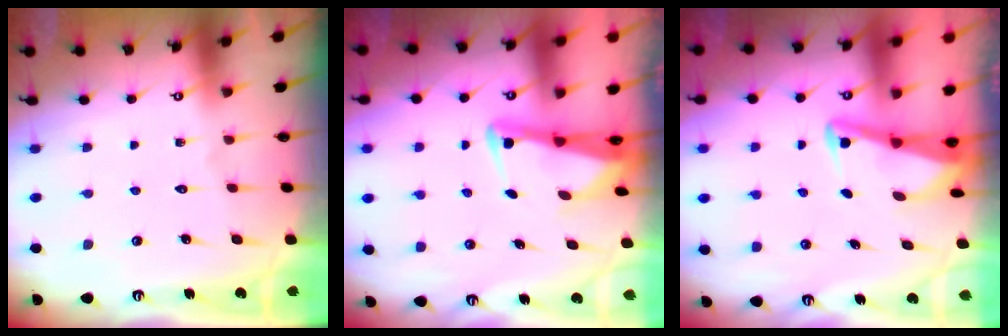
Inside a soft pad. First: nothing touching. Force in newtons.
{"total": 3.8, "press": 3.7, "slide": 0.6}
{"total": 3.1, "press": 3.0, "slide": 0.3}